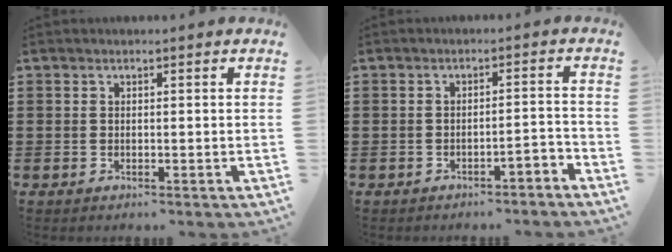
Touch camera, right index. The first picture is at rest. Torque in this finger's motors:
{"motor_torque": [0.33, 0.28, 0.03, 0.01]}